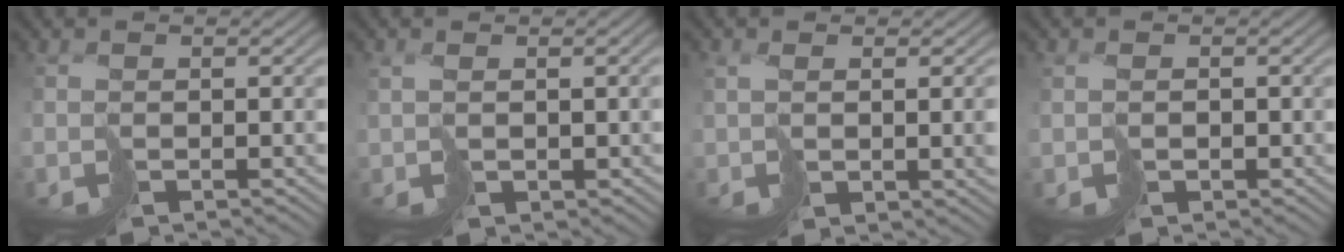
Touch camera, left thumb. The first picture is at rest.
{"total": 2.4, "force": [0.6, 1.0, 2.1], "torque": [-0.045, 0.002, 0.018]}
{"total": 4.4, "force": [0.9, 1.8, 3.9], "torque": [-0.074, -0.010, 0.036]}
{"total": 1.3, "force": [0.0, 1.2, 0.5], "torque": [-0.010, 0.000, 0.005]}